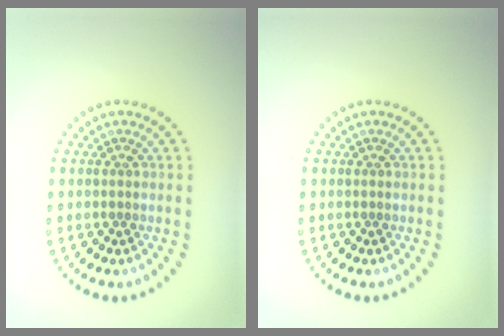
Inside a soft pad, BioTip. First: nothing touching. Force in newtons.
{"total": 0.0}